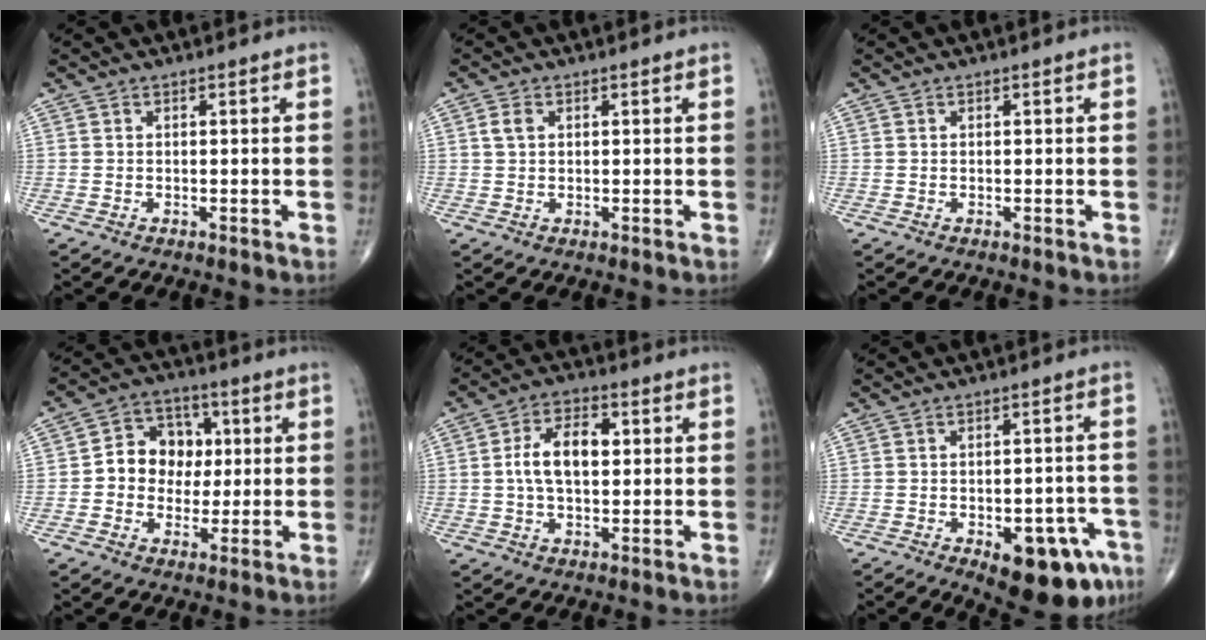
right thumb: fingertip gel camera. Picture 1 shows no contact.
{"total": 2.1, "force": [0.7, 1.5, 1.4], "torque": [-0.028, 0.005, 0.014]}
{"total": 0.0}
{"total": 10.4, "force": [0.6, 8.7, 5.7], "torque": [-0.040, 0.020, 0.000]}
{"total": 9.2, "force": [0.9, 5.3, 7.6], "torque": [-0.130, 0.015, 0.012]}
{"total": 14.1, "force": [-6.8, 6.3, 10.6], "torque": [-0.099, 0.032, -0.077]}